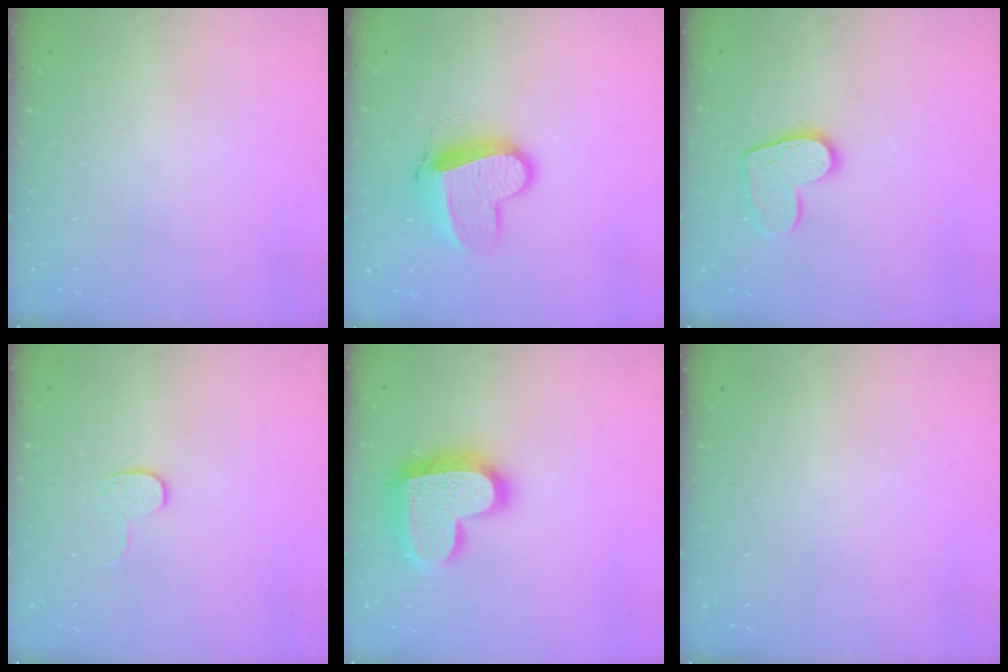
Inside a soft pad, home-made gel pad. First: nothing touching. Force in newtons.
{"total": 13.4, "press": 13.3, "slide": 1.3}
{"total": 10.6, "press": 10.6, "slide": 0.8}
{"total": 4.6, "press": 4.6, "slide": 0.5}
{"total": 20.8, "press": 20.7, "slide": 1.5}
{"total": 0.0}